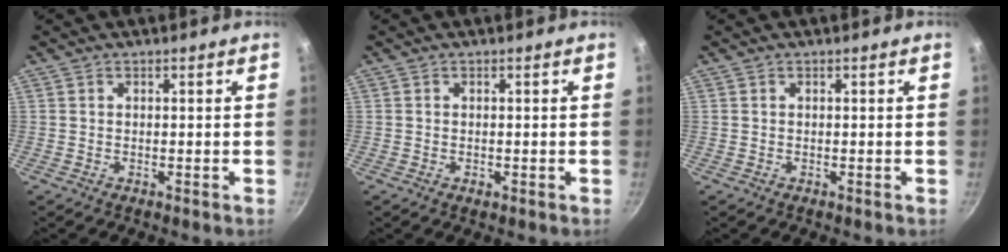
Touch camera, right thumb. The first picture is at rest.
{"total": 0.8, "force": [-0.3, 0.5, 0.5], "torque": [-0.007, 0.000, -0.004]}
{"total": 0.0}